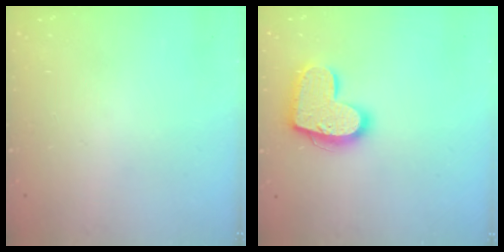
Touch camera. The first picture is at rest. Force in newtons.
{"total": 16.4, "press": 16.4, "slide": 1.0}